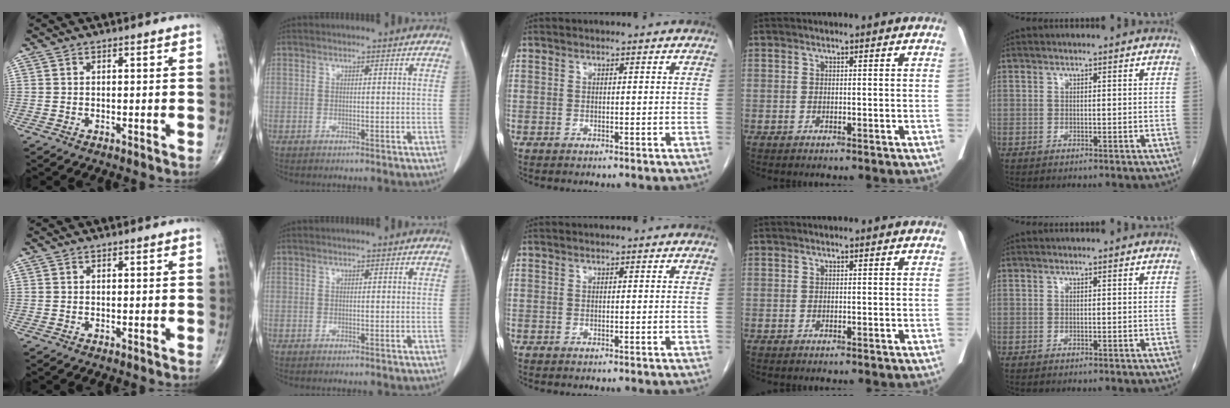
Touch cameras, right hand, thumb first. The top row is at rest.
{}